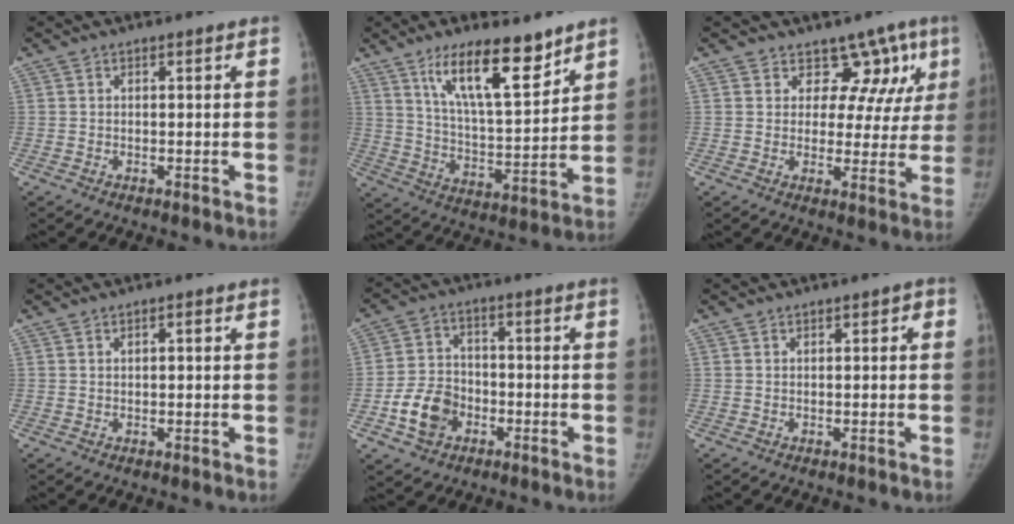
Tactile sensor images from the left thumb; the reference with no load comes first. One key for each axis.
{"total": 14.9, "fx": 9.8, "fy": 4.4, "fz": 10.3, "tx": -0.146, "ty": -0.065, "tz": 0.177}
{"total": 8.9, "fx": 5.8, "fy": 6.5, "fz": 2.0, "tx": 0.031, "ty": -0.025, "tz": 0.055}
{"total": 1.2, "fx": 0.3, "fy": 0.5, "fz": 1.0, "tx": -0.015, "ty": 0.004, "tz": 0.004}
{"total": 9.1, "fx": -3.7, "fy": 7.0, "fz": 4.4, "tx": -0.061, "ty": 0.021, "tz": -0.068}
{"total": 0.9, "fx": 0.1, "fy": 0.5, "fz": 0.7, "tx": 0.000, "ty": 0.004, "tz": -0.005}